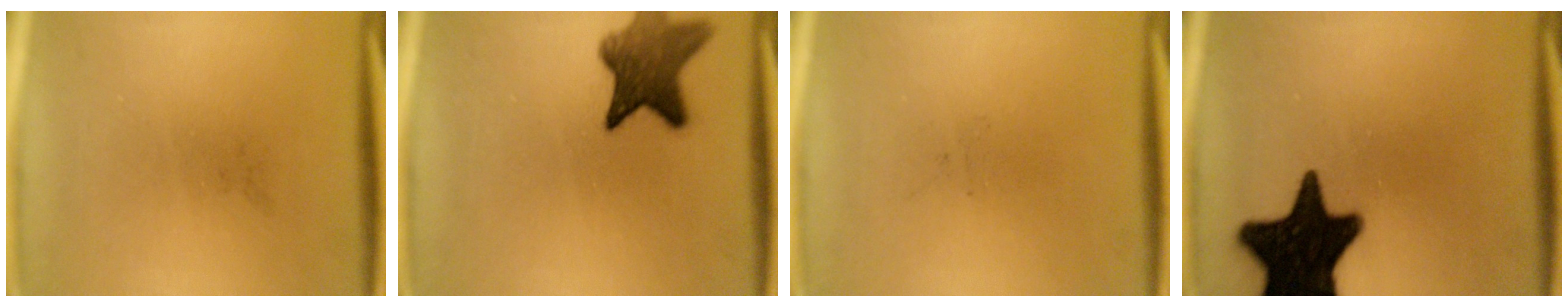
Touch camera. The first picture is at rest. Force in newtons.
{"total": 8.0}
{"total": 0.0}
{"total": 18.6}